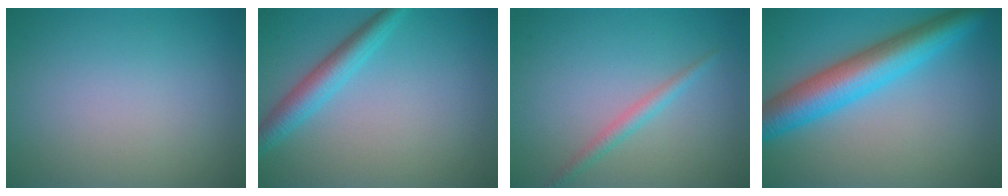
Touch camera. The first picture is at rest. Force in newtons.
{"total": 3.3, "press": 3.3, "slide": 0.1}
{"total": 1.6, "press": 1.6, "slide": 0.1}
{"total": 7.5, "press": 7.5, "slide": 0.1}